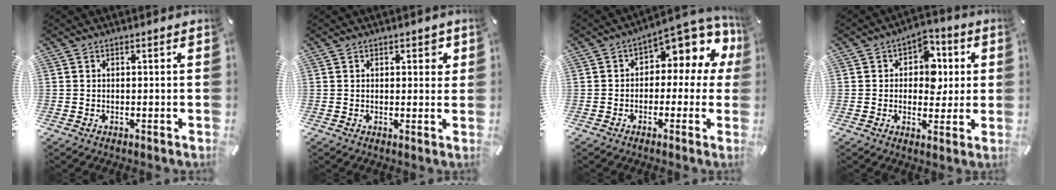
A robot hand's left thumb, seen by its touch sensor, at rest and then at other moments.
{"total": 2.2, "force": [0.9, 1.4, 1.4], "torque": [-0.005, -0.004, 0.010]}
{"total": 9.0, "force": [4.2, 4.9, 6.3], "torque": [-0.080, -0.039, 0.072]}
{"total": 8.7, "force": [0.9, 7.0, 5.0], "torque": [-0.061, 0.003, 0.011]}